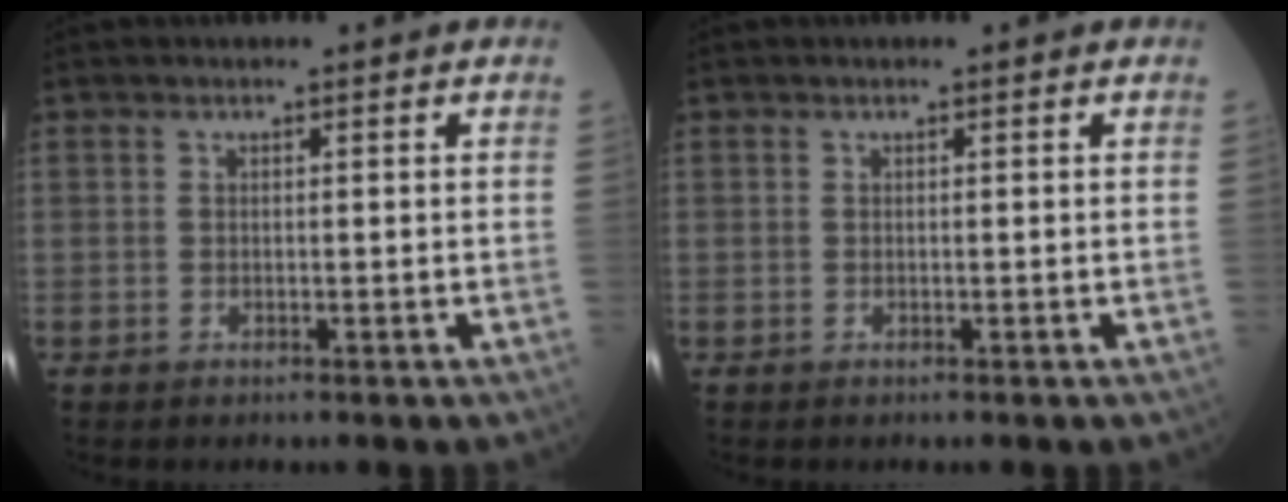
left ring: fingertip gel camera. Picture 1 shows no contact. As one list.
[{"total": 0.0}]